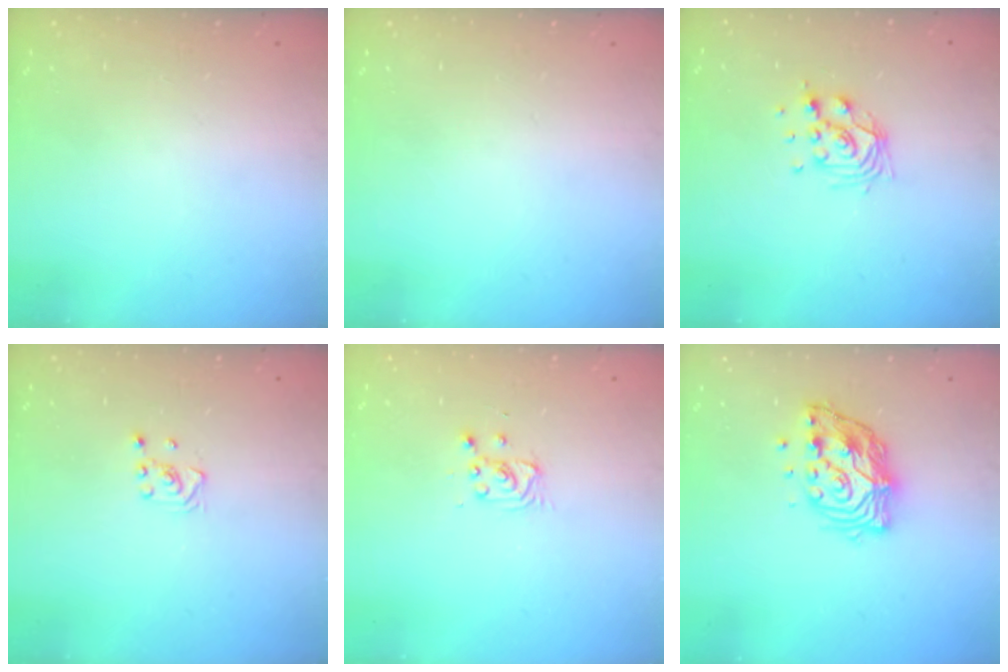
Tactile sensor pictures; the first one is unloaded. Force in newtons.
{"total": 0.0}
{"total": 11.0, "press": 10.6, "slide": 2.9}
{"total": 2.6, "press": 2.4, "slide": 1.0}
{"total": 3.3, "press": 3.3, "slide": 0.4}
{"total": 12.1, "press": 12.0, "slide": 0.9}